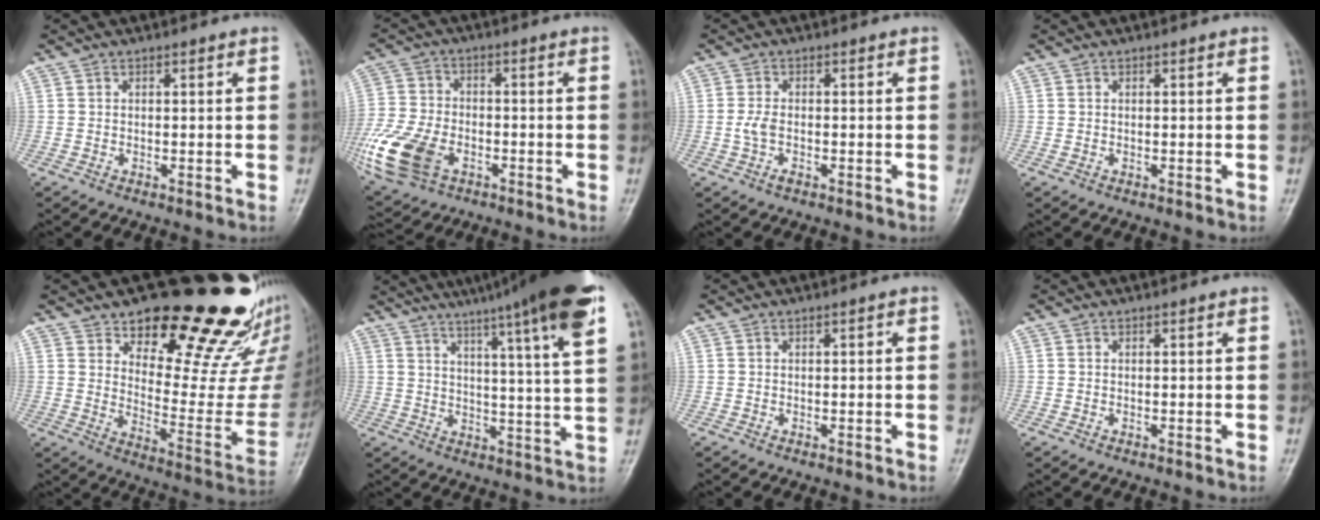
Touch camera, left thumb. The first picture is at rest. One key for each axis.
{"total": 15.1, "fx": -5.5, "fy": 9.8, "fz": 10.0, "tx": -0.220, "ty": 0.002, "tz": -0.102}
{"total": 2.7, "fx": -0.7, "fy": 1.4, "fz": 2.2, "tx": -0.049, "ty": 0.006, "tz": -0.017}
{"total": 0.5, "fx": 0.0, "fy": 0.4, "fz": 0.4, "tx": -0.010, "ty": 0.001, "tz": 0.003}
{"total": 23.3, "fx": 18.8, "fy": 8.3, "fz": 11.1, "tx": -0.088, "ty": -0.145, "tz": 0.253}
{"total": 20.6, "fx": 14.0, "fy": 0.8, "fz": 15.1, "tx": -0.212, "ty": -0.045, "tz": 0.183}
{"total": 0.0}
{"total": 0.0}